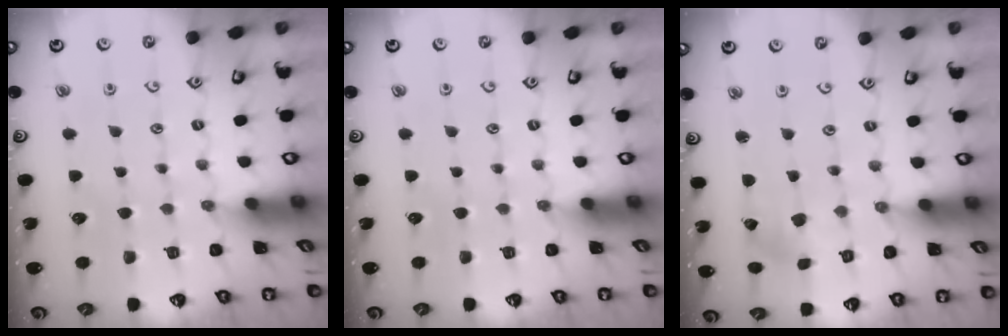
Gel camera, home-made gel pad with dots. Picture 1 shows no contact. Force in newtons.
{"total": 0.0}
{"total": 1.1, "press": 1.1, "slide": 0.2}